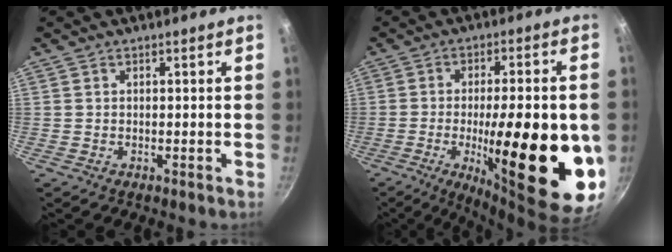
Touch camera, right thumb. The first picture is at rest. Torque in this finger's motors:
{"motor_torque": [1.03, 3.82, 2.77, 0.00, 0.41]}